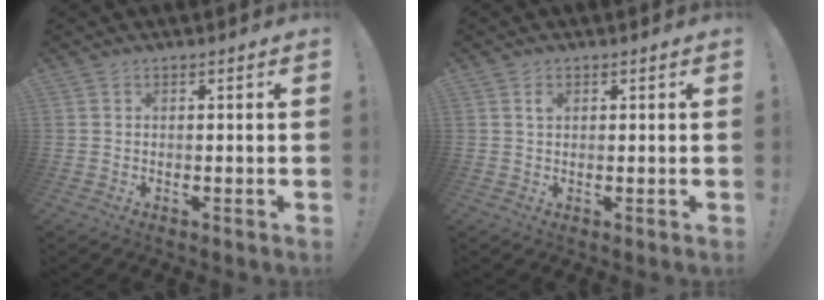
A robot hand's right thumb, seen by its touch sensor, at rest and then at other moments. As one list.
[{"total": 1.1, "force": [0.5, 0.7, 0.7], "torque": [-0.005, -0.001, 0.008]}]